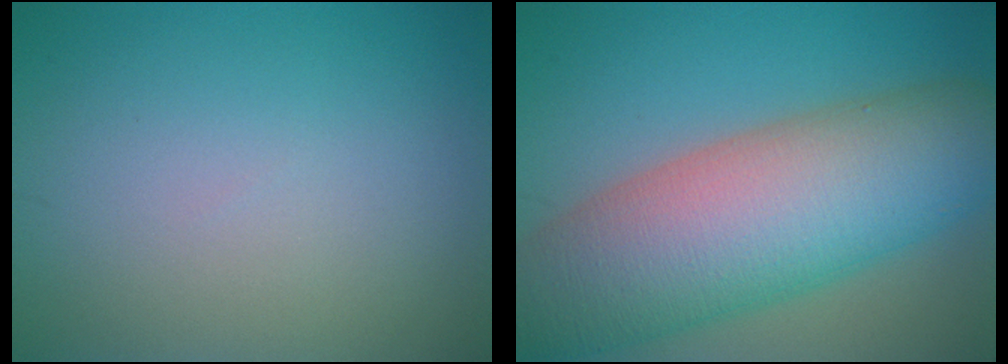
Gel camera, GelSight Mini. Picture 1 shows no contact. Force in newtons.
{"total": 13.7, "press": 13.7, "slide": 0.6}